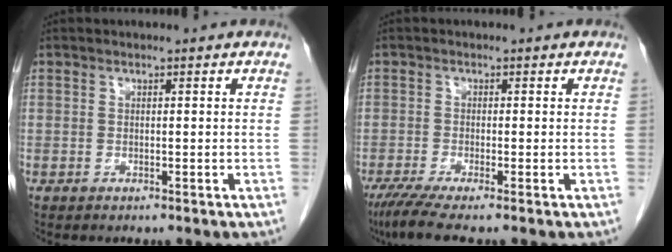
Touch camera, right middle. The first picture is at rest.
{"total": 4.8, "force": [-3.5, -0.2, 3.3], "torque": [-0.061, -0.015, -0.066]}